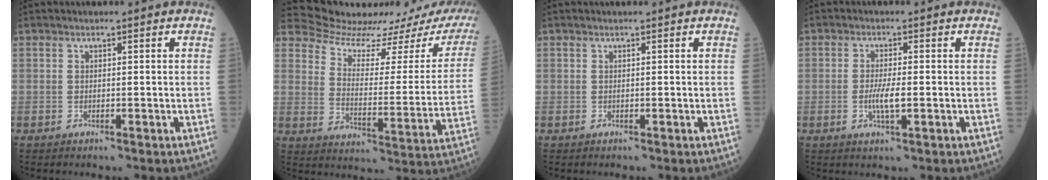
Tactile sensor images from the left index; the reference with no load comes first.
{"total": 18.5, "force": [18.0, 2.5, 3.3], "torque": [-0.043, -0.083, 0.222]}
{"total": 0.0}
{"total": 3.4, "force": [-1.1, 0.5, 3.2], "torque": [-0.069, -0.008, -0.018]}